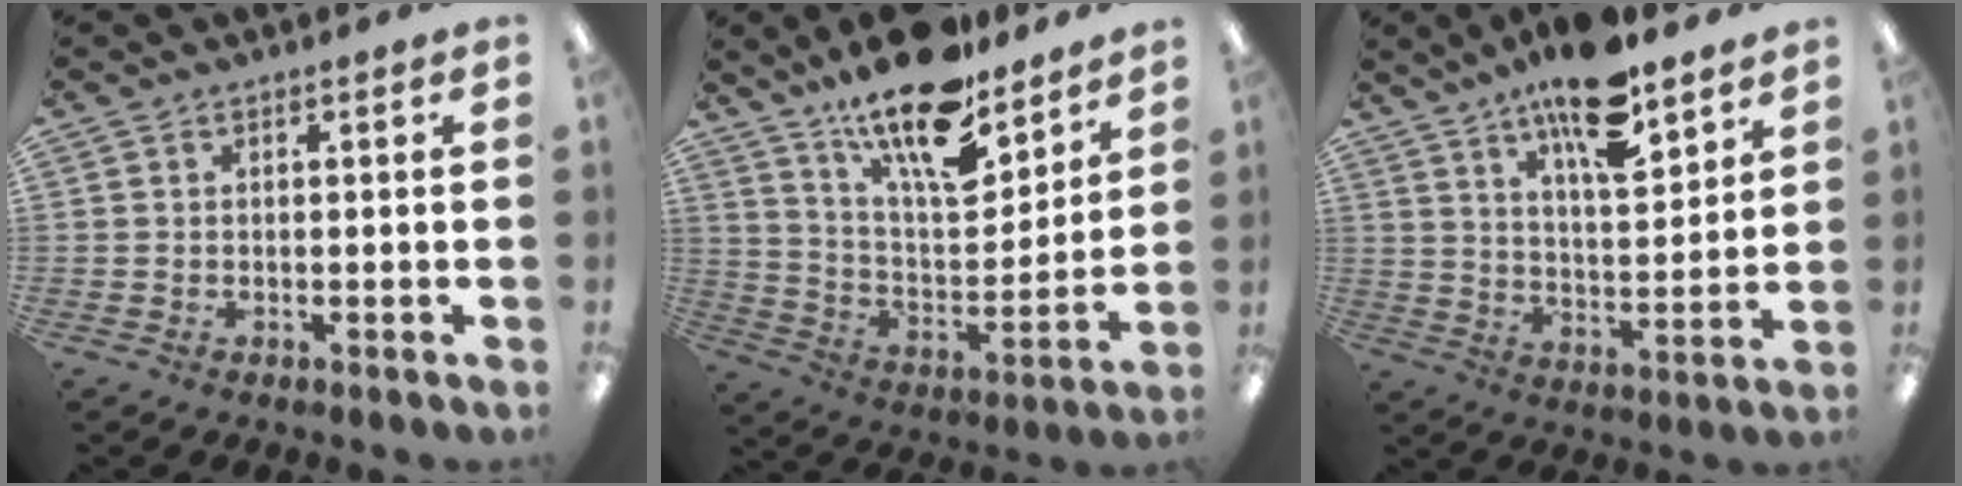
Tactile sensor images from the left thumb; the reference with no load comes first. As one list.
[{"total": 18.5, "force": [14.2, 5.9, 10.2], "torque": [-0.187, -0.090, 0.246]}, {"total": 15.6, "force": [11.6, 4.6, 9.3], "torque": [-0.153, -0.063, 0.193]}]